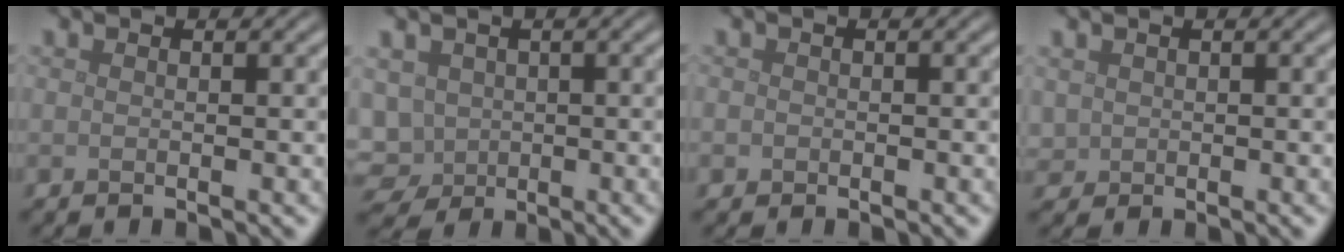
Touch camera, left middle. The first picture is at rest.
{"total": 4.7, "force": [-0.5, 4.2, 2.1], "torque": [-0.055, 0.003, -0.008]}
{"total": 0.6, "force": [-0.2, 0.6, 0.1], "torque": [0.003, -0.005, -0.005]}
{"total": 1.0, "force": [0.3, 0.9, 0.1], "torque": [-0.005, -0.003, 0.008]}